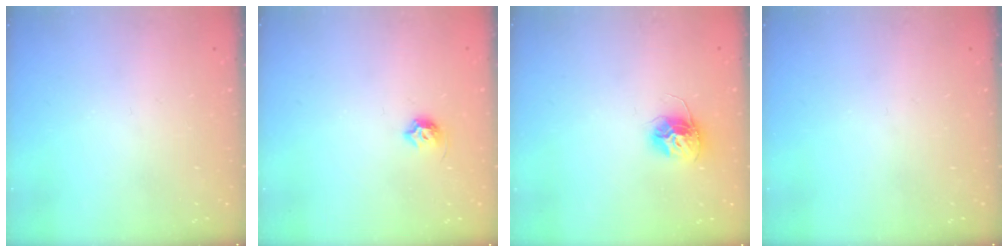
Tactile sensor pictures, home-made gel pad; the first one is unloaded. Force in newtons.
{"total": 6.1, "press": 6.0, "slide": 1.1}
{"total": 11.4, "press": 11.4, "slide": 0.9}
{"total": 0.0}